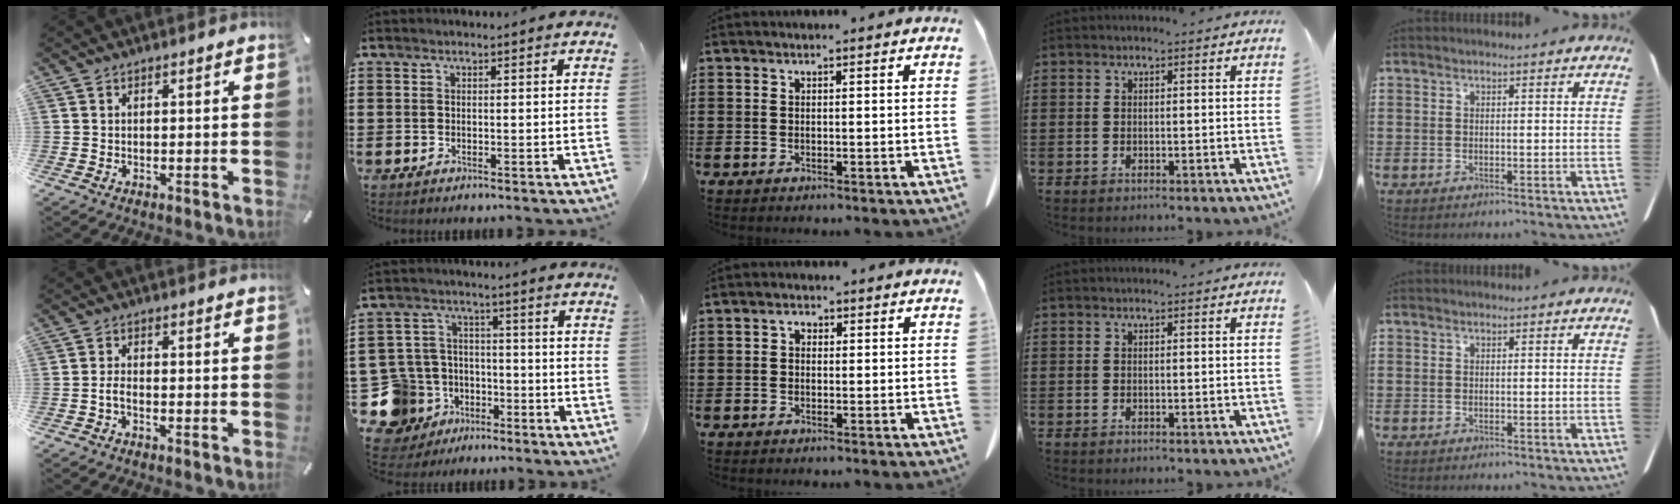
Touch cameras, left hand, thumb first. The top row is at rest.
{"thumb": {"total": 2.4, "force": [-1.2, 0.9, 1.9], "torque": [-0.040, 0.003, -0.023]}, "index": {"total": 9.8, "force": [-5.3, 7.8, 2.6], "torque": [-0.102, 0.027, -0.101]}, "middle": {"total": 1.4, "force": [0.1, 0.9, 1.0], "torque": [-0.023, 0.005, 0.002]}}